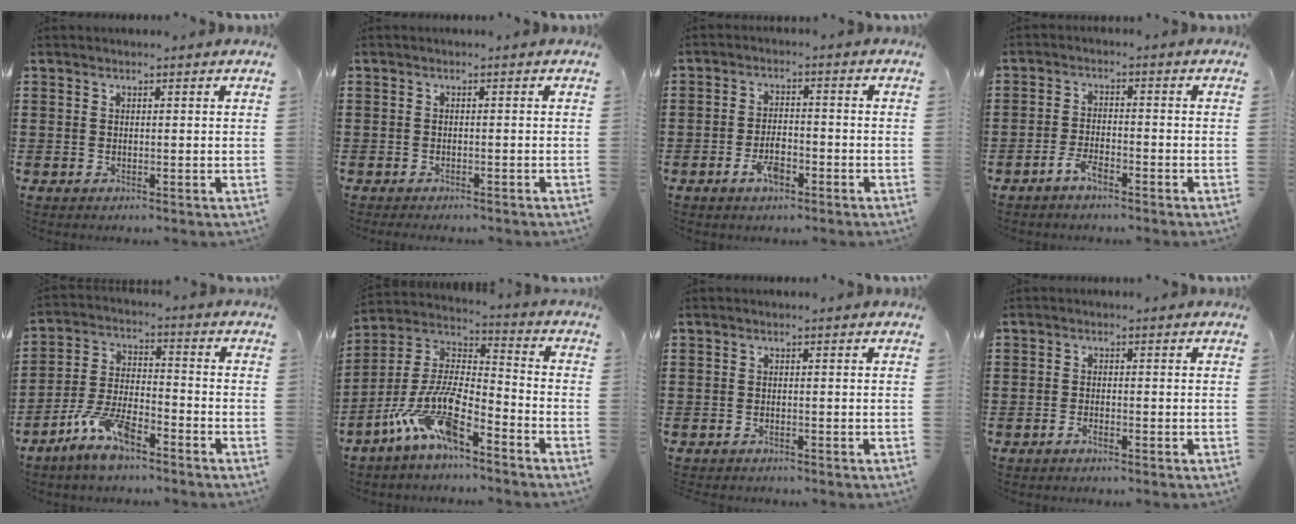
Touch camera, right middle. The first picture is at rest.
{"total": 1.2, "force": [-1.1, 0.4, -0.1], "torque": [-0.001, 0.004, -0.025]}
{"total": 4.0, "force": [-2.3, 1.7, 2.8], "torque": [-0.061, 0.003, -0.047]}
{"total": 3.3, "force": [-2.5, 1.0, 1.9], "torque": [-0.047, 0.001, -0.053]}
{"total": 8.3, "force": [-6.1, 2.3, 5.0], "torque": [-0.112, 0.001, -0.119]}
{"total": 12.0, "force": [-8.0, 3.2, 8.2], "torque": [-0.189, 0.000, -0.163]}
{"total": 0.7, "force": [-0.7, 0.1, 0.0], "torque": [-0.003, 0.000, -0.015]}
{"total": 1.3, "force": [-1.1, 0.5, 0.6], "torque": [-0.014, -0.003, -0.021]}